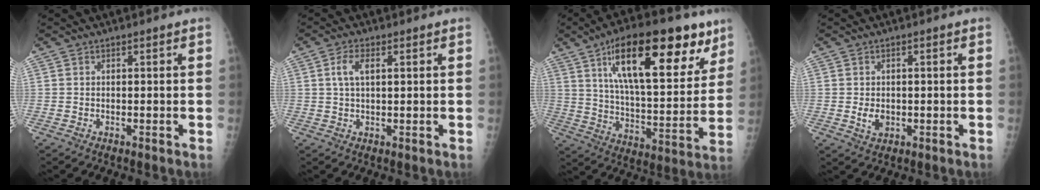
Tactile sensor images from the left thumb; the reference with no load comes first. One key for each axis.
{"total": 4.1, "fx": 1.3, "fy": 1.9, "fz": 3.4, "tx": -0.070, "ty": 0.007, "tz": 0.025}
{"total": 25.5, "fx": 13.5, "fy": 9.8, "fz": 19.3, "tx": -0.255, "ty": -0.037, "tz": 0.217}
{"total": 2.9, "fx": -0.4, "fy": 2.2, "fz": 1.8, "tx": -0.024, "ty": -0.002, "tz": -0.002}